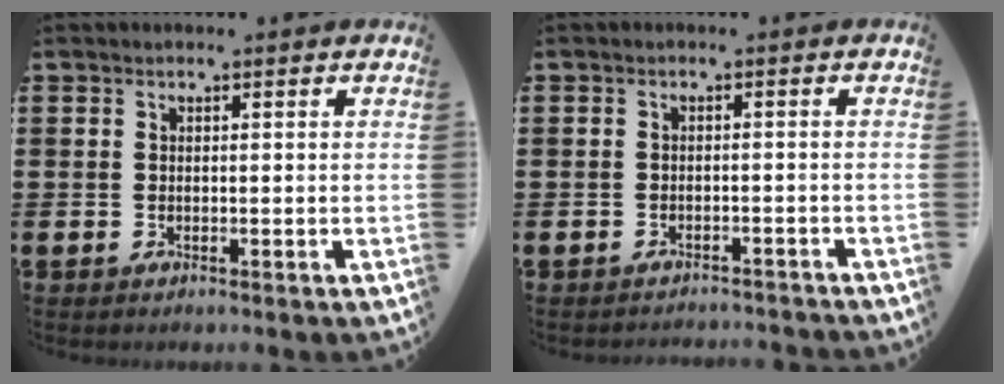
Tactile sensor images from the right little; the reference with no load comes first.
{"total": 1.2, "force": [-1.2, -0.1, -0.1], "torque": [-0.001, 0.003, -0.025]}